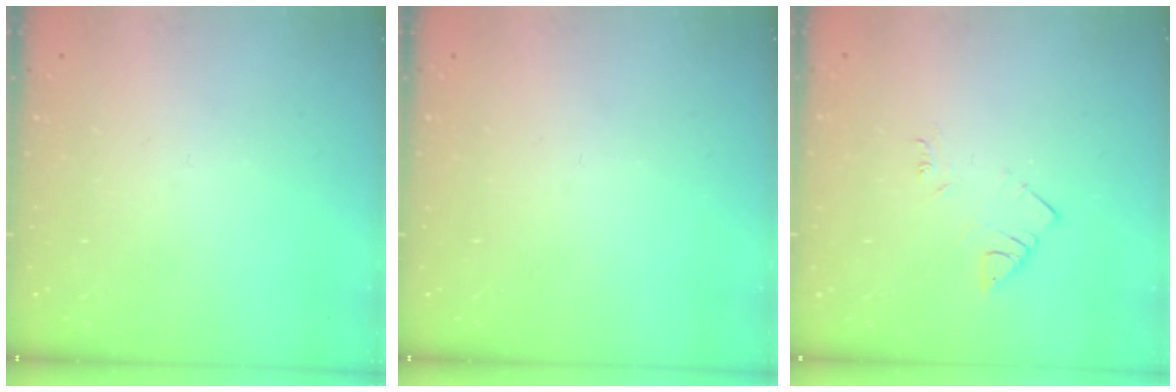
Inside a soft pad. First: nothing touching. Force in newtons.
{"total": 0.0}
{"total": 2.9, "press": 2.9, "slide": 0.6}